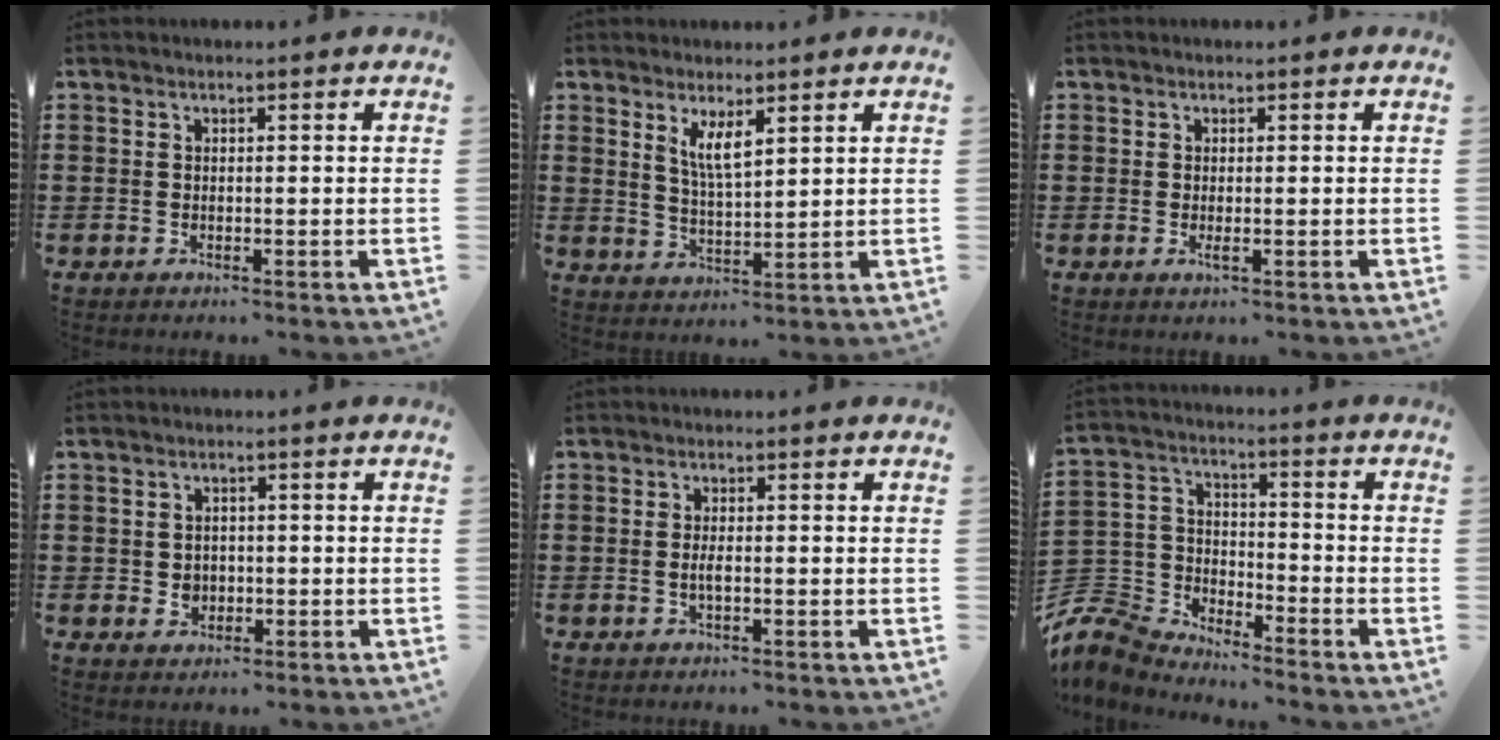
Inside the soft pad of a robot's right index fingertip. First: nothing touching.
{"total": 4.4, "force": [2.4, 1.1, 3.5], "torque": [-0.074, 0.003, 0.043]}
{"total": 1.0, "force": [-0.2, 0.2, 0.9], "torque": [-0.017, -0.004, -0.002]}
{"total": 2.2, "force": [-0.4, 2.0, 0.9], "torque": [-0.016, 0.002, -0.012]}
{"total": 1.7, "force": [-0.3, 0.4, 1.6], "torque": [-0.037, -0.003, -0.008]}
{"total": 6.5, "force": [-6.1, 2.0, 1.1], "torque": [-0.059, -0.004, -0.131]}